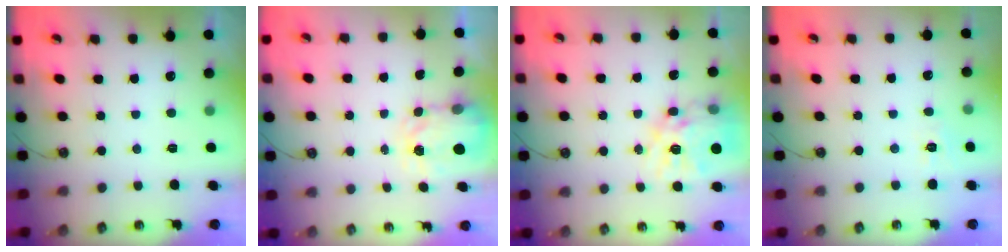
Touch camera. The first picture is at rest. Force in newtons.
{"total": 3.8, "press": 3.7, "slide": 0.5}
{"total": 16.1, "press": 16.1, "slide": 1.6}
{"total": 3.7, "press": 3.7, "slide": 0.5}